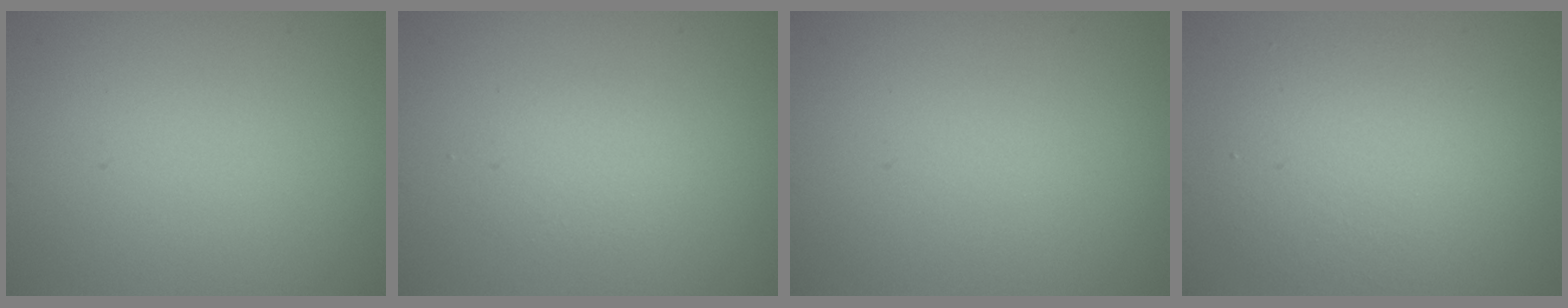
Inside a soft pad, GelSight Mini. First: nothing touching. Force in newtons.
{"total": 1.2, "press": 1.2, "slide": 0.0}
{"total": 0.0}
{"total": 4.4, "press": 4.4, "slide": 0.4}